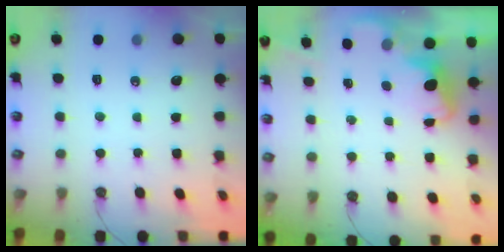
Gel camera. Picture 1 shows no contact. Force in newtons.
{"total": 2.5, "press": 2.4, "slide": 0.7}